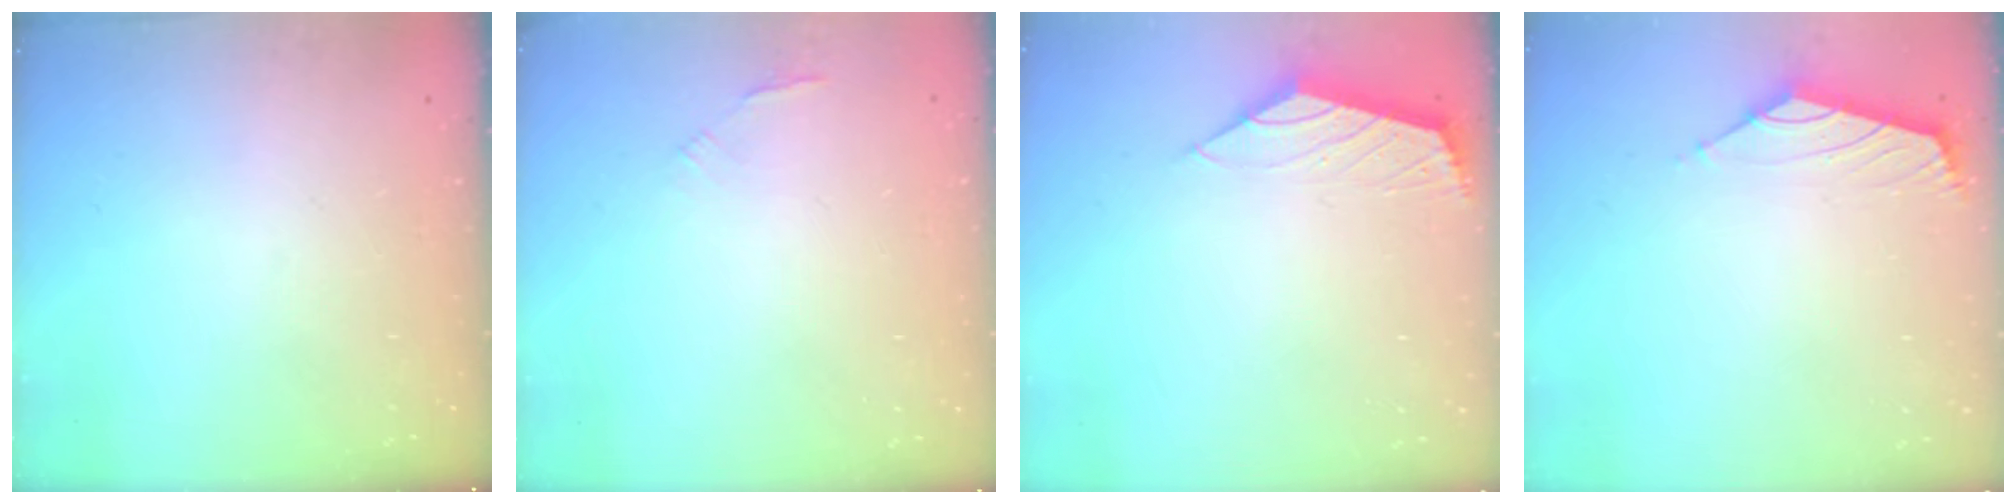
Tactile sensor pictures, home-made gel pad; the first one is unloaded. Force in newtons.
{"total": 1.4, "press": 1.3, "slide": 0.5}
{"total": 2.1, "press": 2.0, "slide": 0.7}
{"total": 1.8, "press": 1.6, "slide": 0.7}